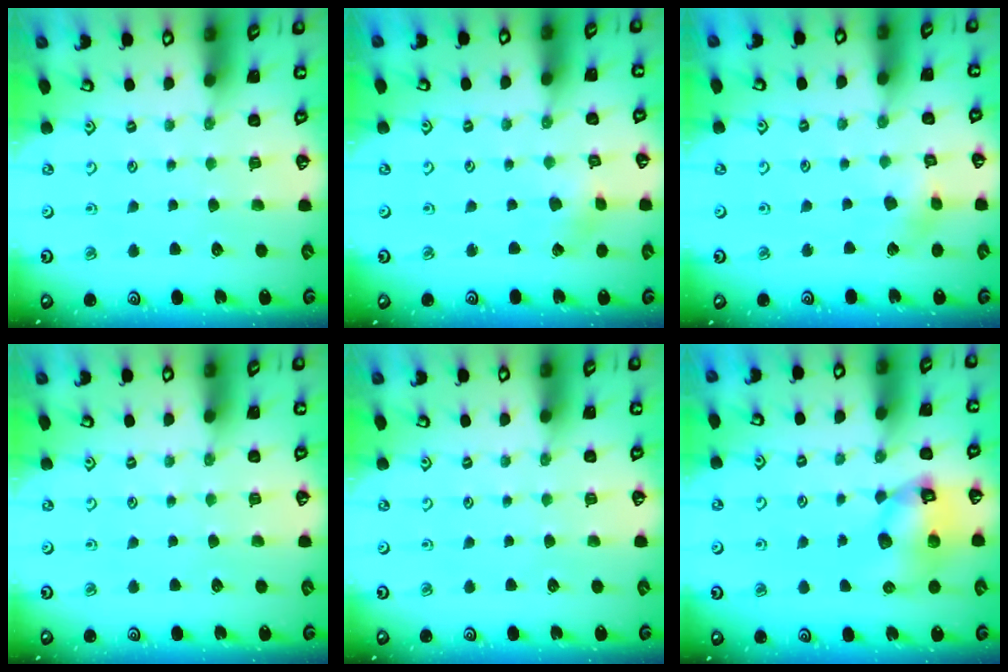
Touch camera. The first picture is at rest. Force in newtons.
{"total": 2.5, "press": 2.4, "slide": 0.3}
{"total": 5.4, "press": 5.4, "slide": 0.5}
{"total": 0.0}
{"total": 0.0}
{"total": 10.8, "press": 10.7, "slide": 1.4}